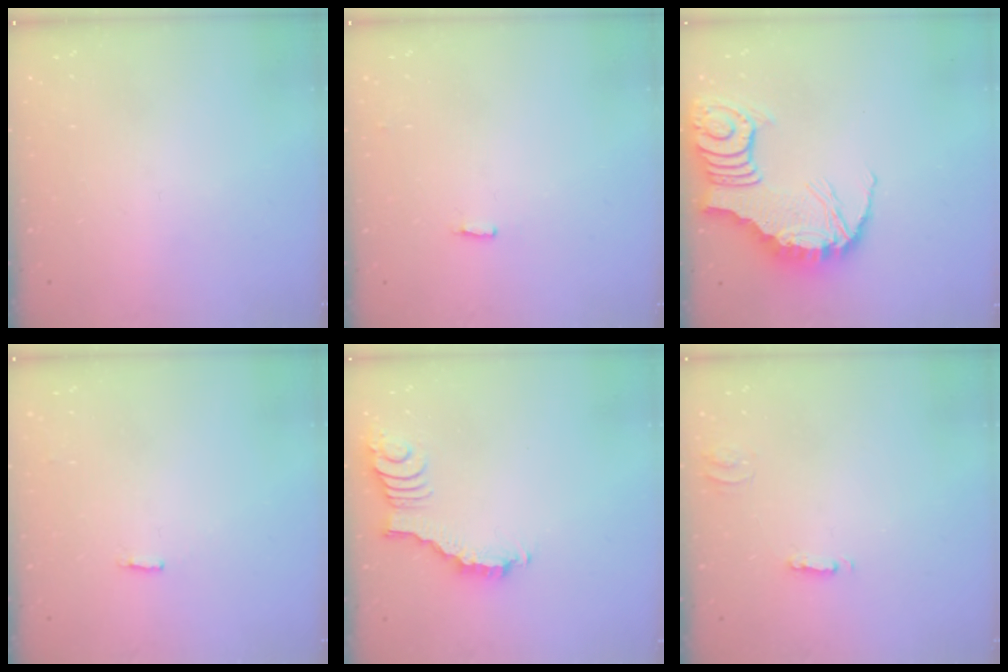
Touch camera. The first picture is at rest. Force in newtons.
{"total": 2.7, "press": 2.6, "slide": 0.5}
{"total": 10.5, "press": 10.5, "slide": 1.3}
{"total": 2.2, "press": 2.1, "slide": 0.5}
{"total": 2.5, "press": 2.4, "slide": 0.4}
{"total": 2.5, "press": 2.5, "slide": 0.2}